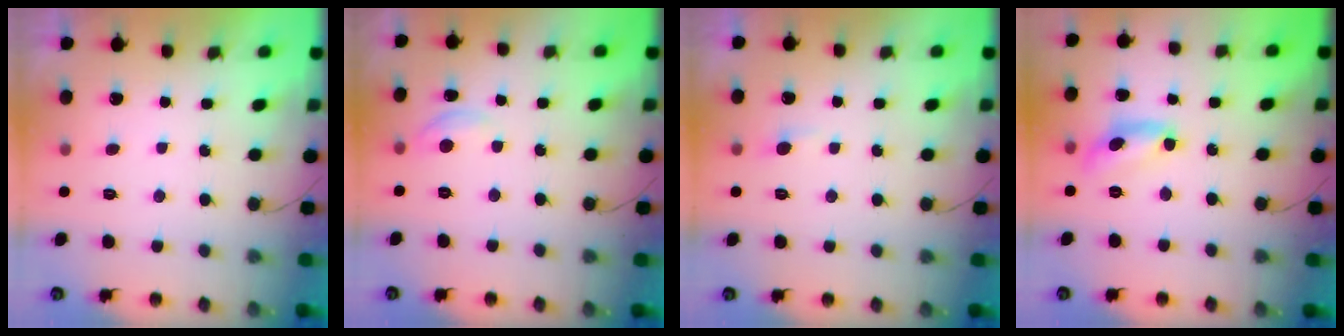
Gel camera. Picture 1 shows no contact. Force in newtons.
{"total": 2.9, "press": 2.9, "slide": 0.3}
{"total": 2.6, "press": 2.6, "slide": 0.2}
{"total": 9.8, "press": 9.8, "slide": 0.7}